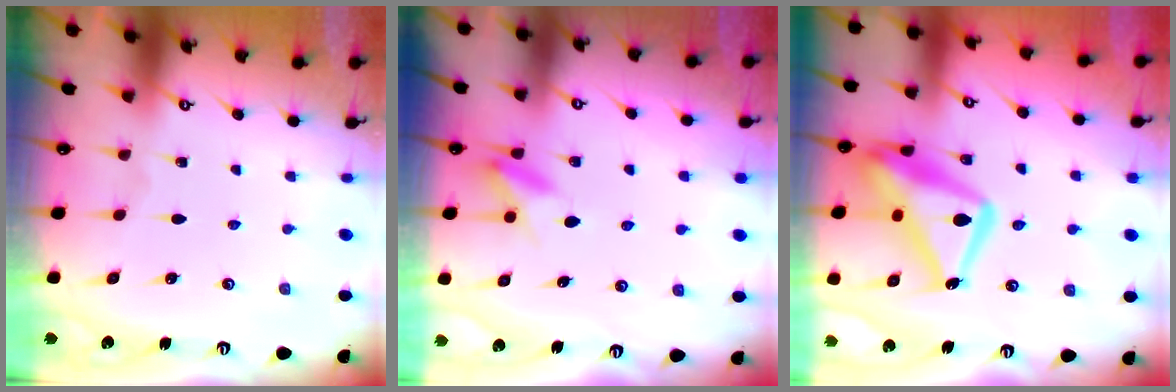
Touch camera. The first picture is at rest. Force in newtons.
{"total": 7.7, "press": 7.5, "slide": 1.8}
{"total": 18.9, "press": 18.8, "slide": 1.8}